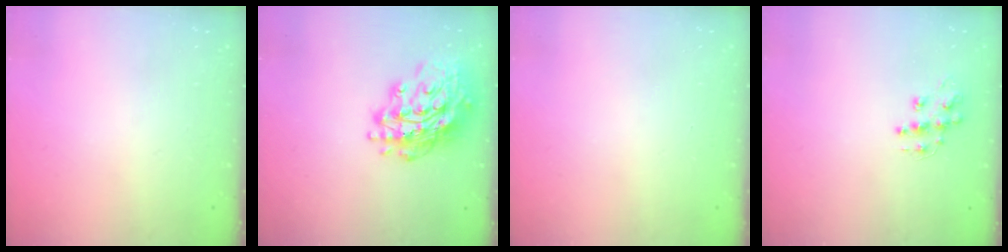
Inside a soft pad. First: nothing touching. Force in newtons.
{"total": 19.1, "press": 19.0, "slide": 1.9}
{"total": 0.0}
{"total": 9.8, "press": 9.8, "slide": 0.6}